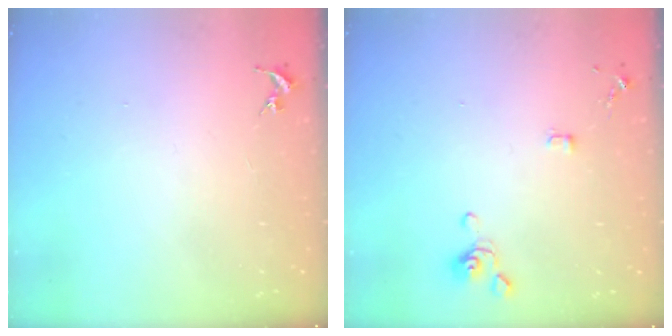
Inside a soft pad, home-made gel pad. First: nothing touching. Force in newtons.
{"total": 3.8, "press": 3.7, "slide": 0.9}